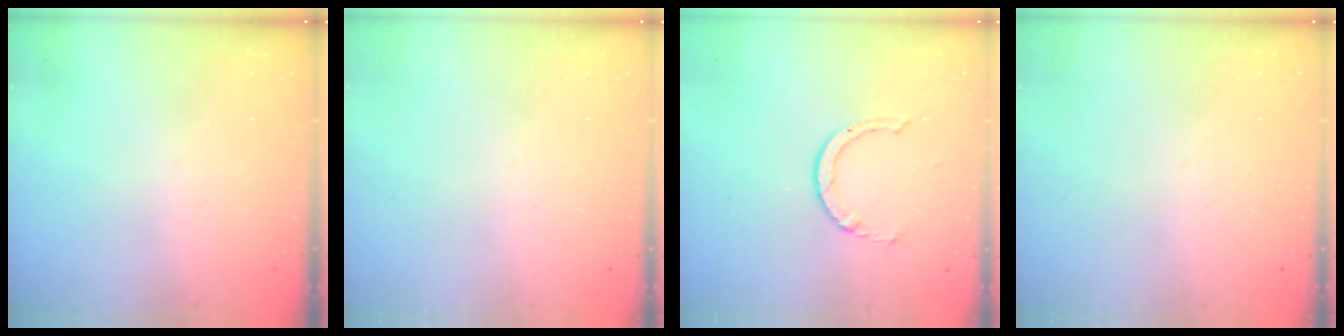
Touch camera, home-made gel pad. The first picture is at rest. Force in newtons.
{"total": 0.0}
{"total": 3.3, "press": 3.3, "slide": 0.3}
{"total": 0.0}